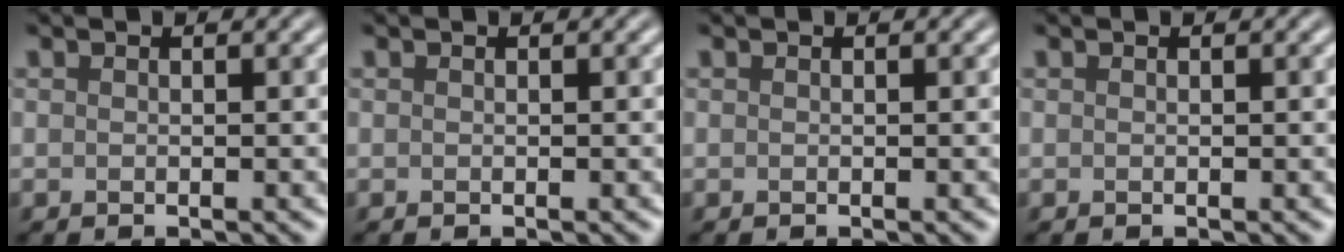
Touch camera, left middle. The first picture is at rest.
{"total": 0.0}
{"total": 0.0}
{"total": 0.0}